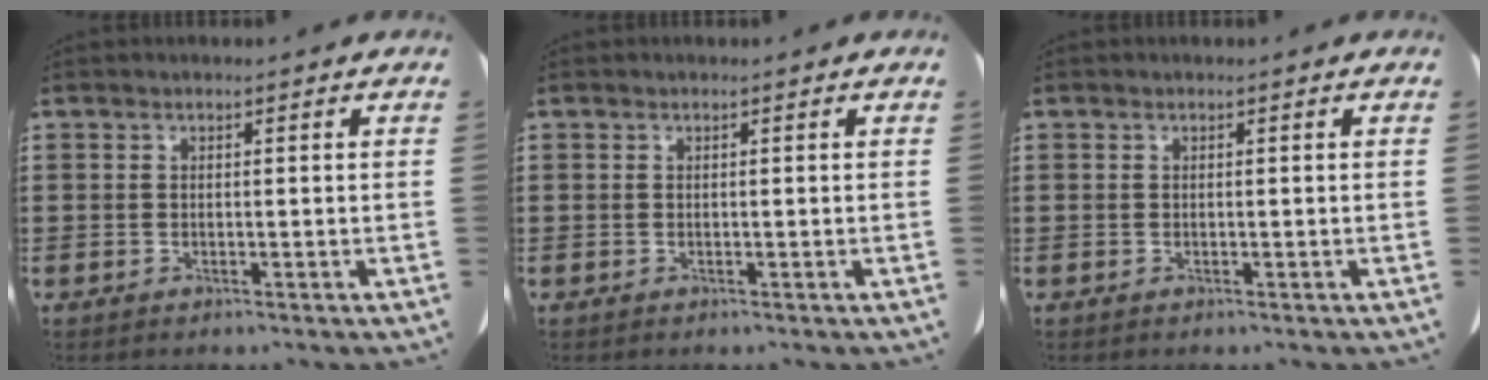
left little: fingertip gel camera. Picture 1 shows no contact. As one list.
[{"total": 0.0}, {"total": 0.0}]